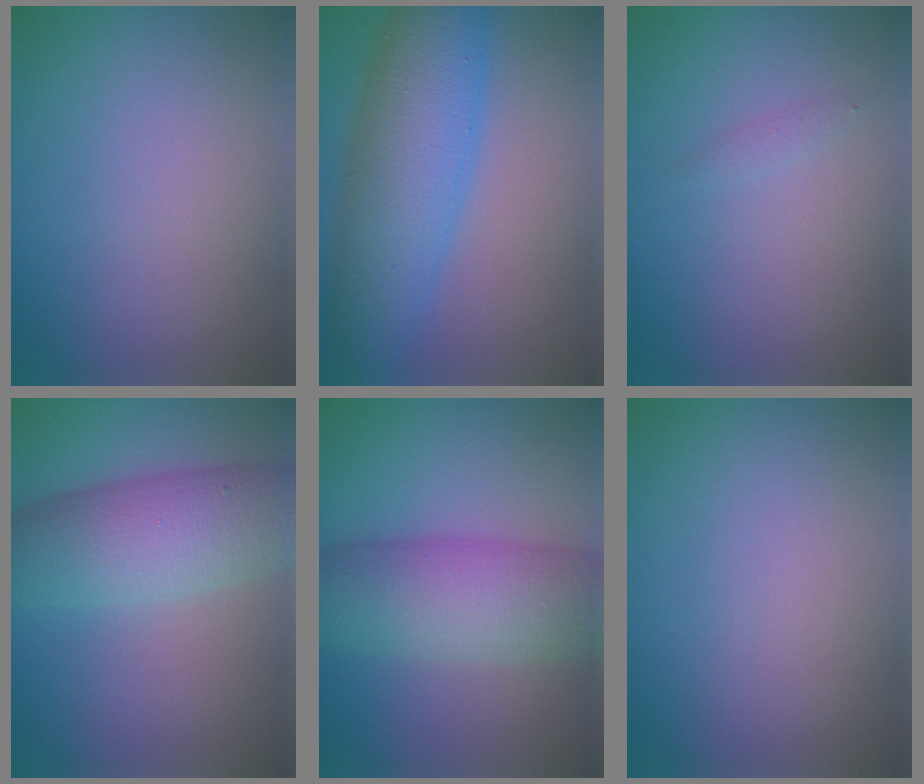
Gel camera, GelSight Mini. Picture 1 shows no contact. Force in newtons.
{"total": 8.6, "press": 8.6, "slide": 0.2}
{"total": 0.6, "press": 0.6, "slide": 0.0}
{"total": 8.0, "press": 8.0, "slide": 0.1}
{"total": 8.2, "press": 8.2, "slide": 0.0}
{"total": 0.0}